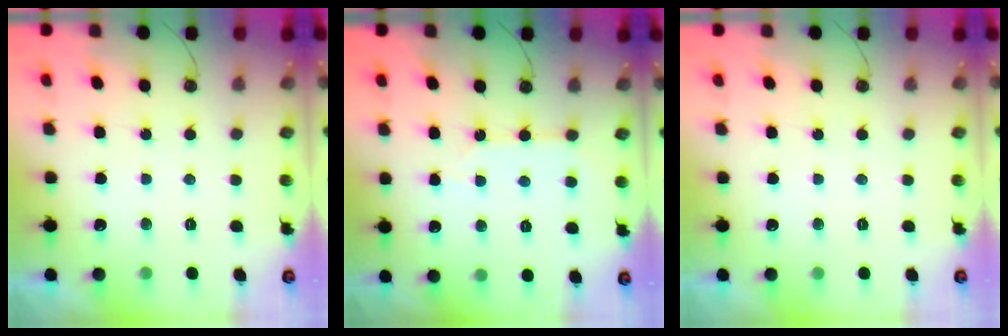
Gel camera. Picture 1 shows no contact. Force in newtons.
{"total": 2.5, "press": 2.5, "slide": 0.2}
{"total": 0.0}